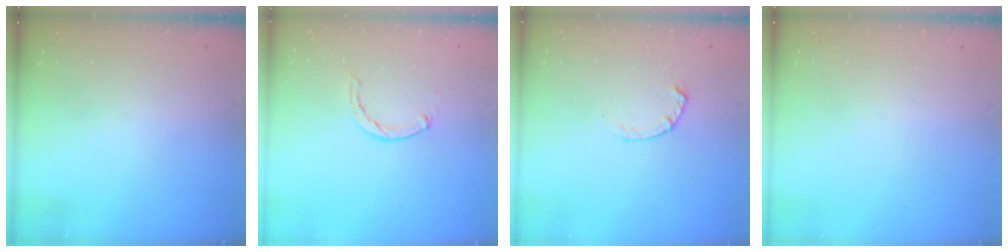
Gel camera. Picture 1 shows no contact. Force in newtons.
{"total": 1.1, "press": 1.1, "slide": 0.2}
{"total": 1.8, "press": 1.8, "slide": 0.3}
{"total": 0.0}